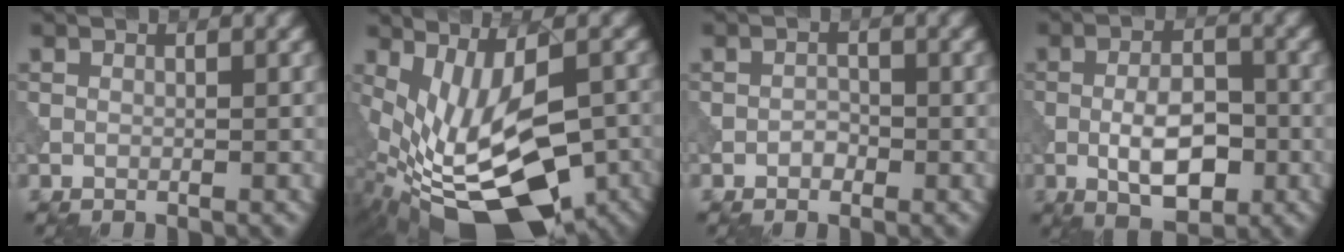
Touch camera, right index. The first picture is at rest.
{"total": 15.2, "force": [-5.7, 7.0, 12.3], "torque": [-0.193, -0.020, -0.059]}
{"total": 1.0, "force": [-0.5, 0.7, 0.5], "torque": [-0.007, 0.002, -0.011]}
{"total": 5.6, "force": [-1.4, 2.5, 4.8], "torque": [-0.082, 0.002, -0.027]}